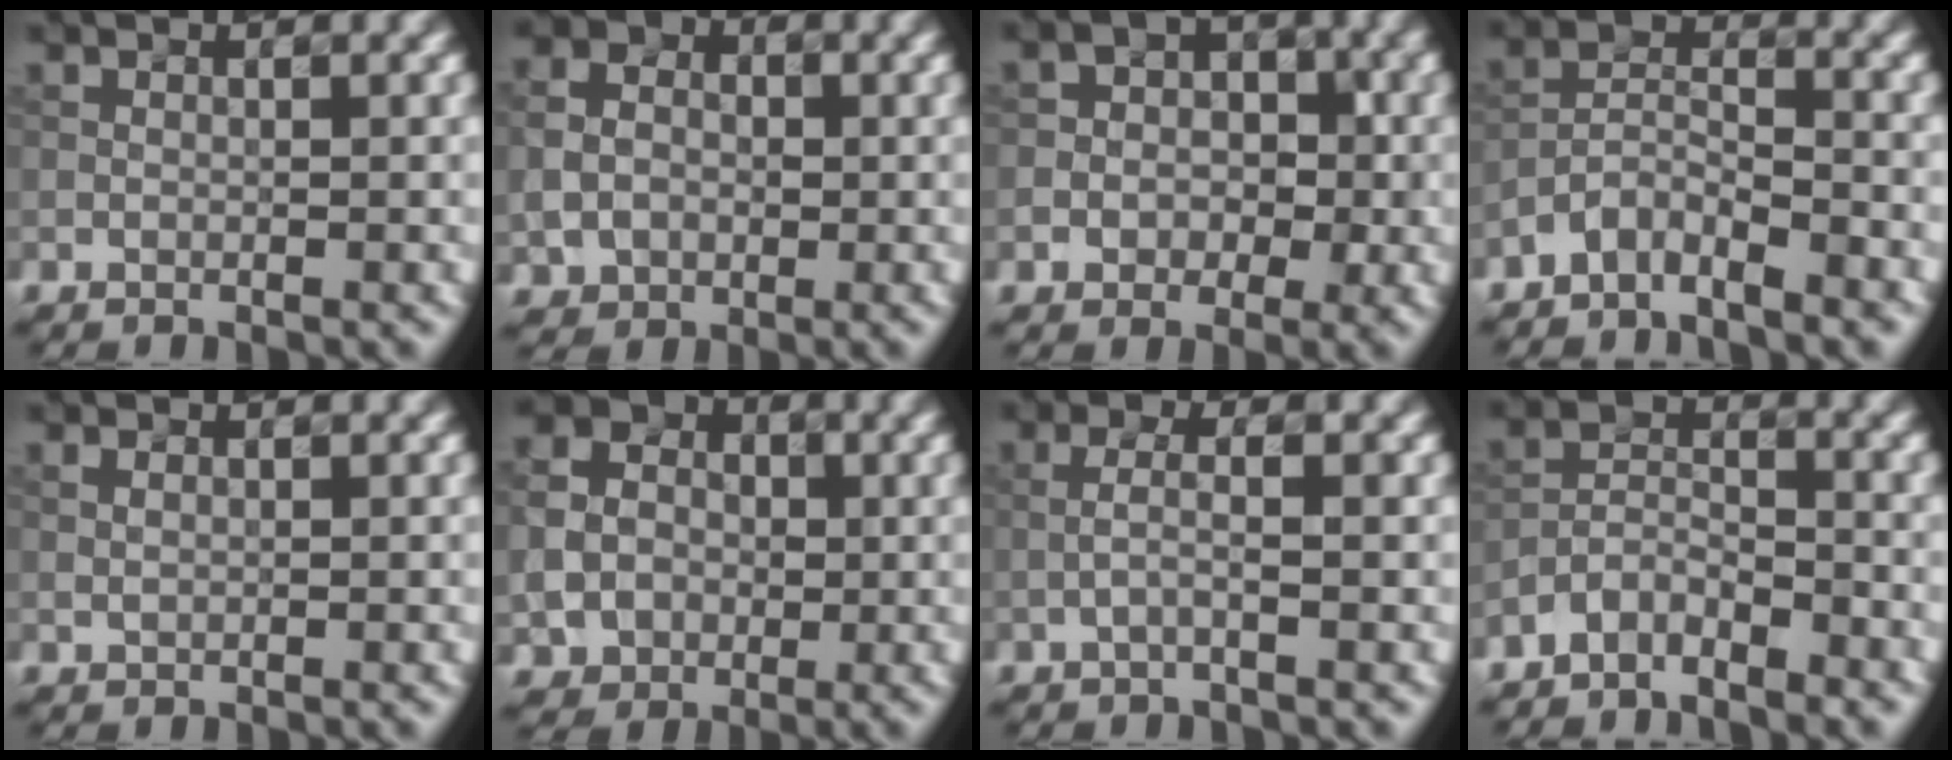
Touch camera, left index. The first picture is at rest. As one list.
[{"total": 3.6, "force": [-0.1, 3.3, 1.5], "torque": [-0.036, 0.003, -0.001]}, {"total": 3.2, "force": [-0.6, 2.8, 1.5], "torque": [-0.002, 0.005, -0.020]}, {"total": 3.3, "force": [-2.9, 0.8, 1.2], "torque": [-0.026, 0.010, -0.061]}, {"total": 0.7, "force": [0.4, 0.5, 0.2], "torque": [-0.003, -0.003, 0.011]}, {"total": 4.9, "force": [-0.4, 4.5, 1.9], "torque": [-0.040, 0.001, -0.007]}, {"total": 1.6, "force": [-0.5, 0.1, 1.5], "torque": [-0.035, 0.012, -0.011]}, {"total": 2.9, "force": [-2.6, 0.9, 0.7], "torque": [-0.016, 0.011, -0.054]}]